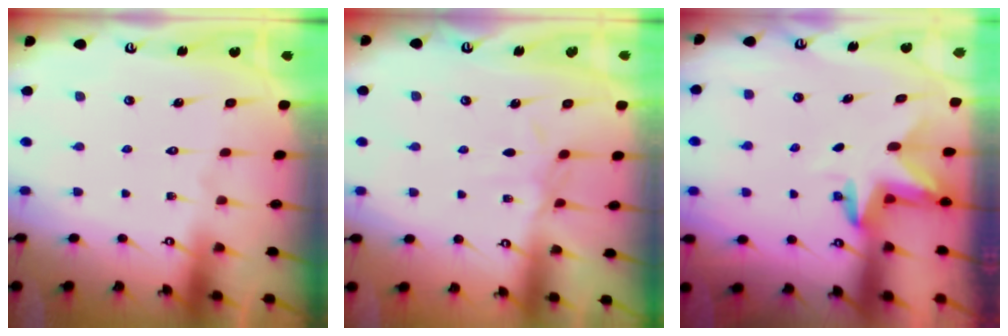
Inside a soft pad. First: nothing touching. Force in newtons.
{"total": 2.8, "press": 2.8, "slide": 0.5}
{"total": 3.3, "press": 3.3, "slide": 0.2}